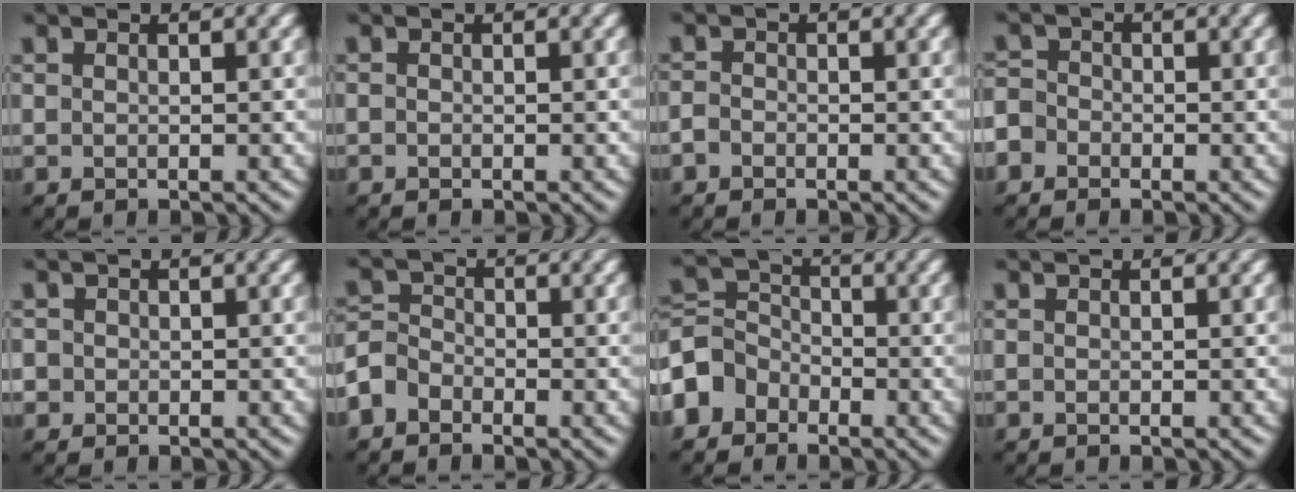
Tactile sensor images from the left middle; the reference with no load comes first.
{"total": 0.5, "force": [-0.5, 0.1, -0.2], "torque": [0.004, 0.000, -0.006]}
{"total": 1.3, "force": [-1.2, 0.5, -0.1], "torque": [0.003, -0.001, -0.020]}
{"total": 2.6, "force": [-1.8, 1.8, 0.2], "torque": [0.005, 0.010, -0.040]}
{"total": 1.0, "force": [-0.5, 0.8, -0.2], "torque": [0.010, 0.001, -0.009]}
{"total": 2.9, "force": [-2.3, 1.7, 0.4], "torque": [-0.013, 0.006, -0.054]}
{"total": 4.3, "force": [-2.9, 3.1, 0.6], "torque": [-0.013, 0.011, -0.068]}
{"total": 0.7, "force": [-0.6, -0.2, -0.4], "torque": [0.006, 0.000, -0.008]}